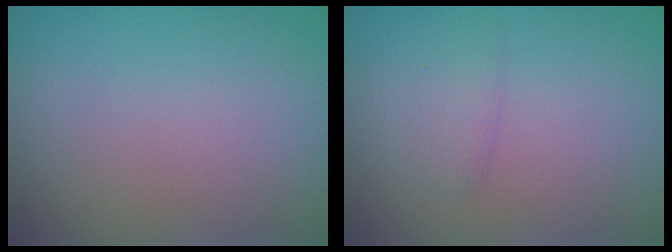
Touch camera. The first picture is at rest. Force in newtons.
{"total": 1.6, "press": 1.6, "slide": 0.1}